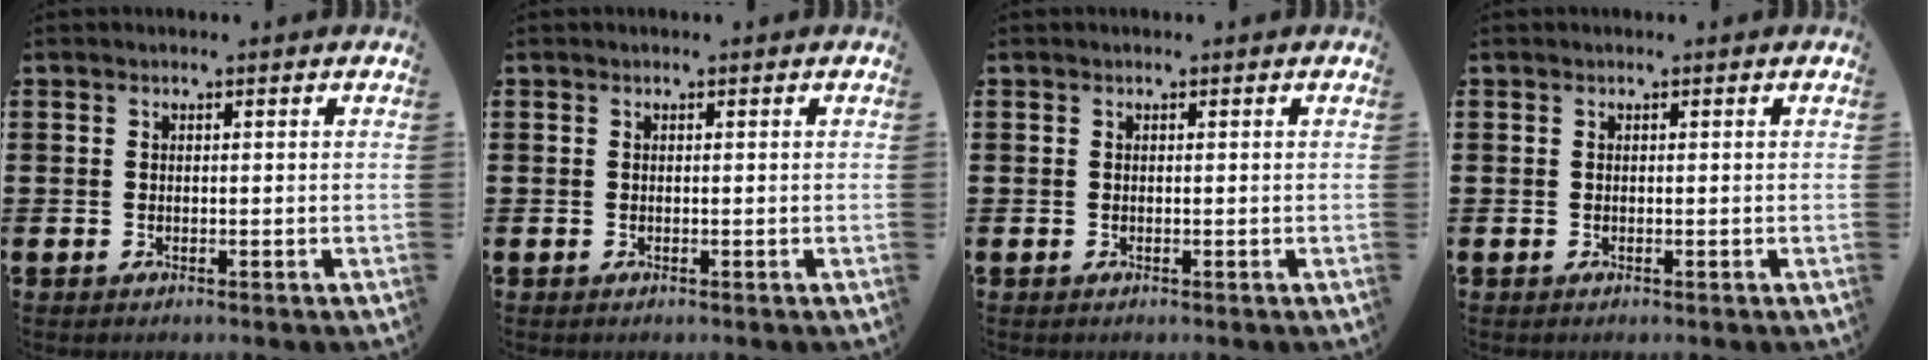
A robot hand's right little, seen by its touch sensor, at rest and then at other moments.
{"total": 0.0}
{"total": 0.0}
{"total": 0.0}